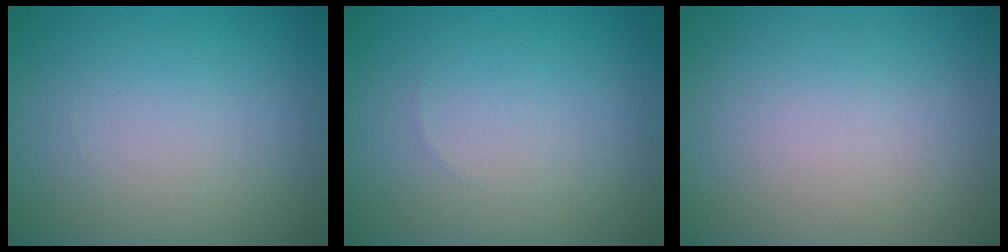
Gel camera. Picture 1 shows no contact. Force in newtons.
{"total": 0.0}
{"total": 0.0}